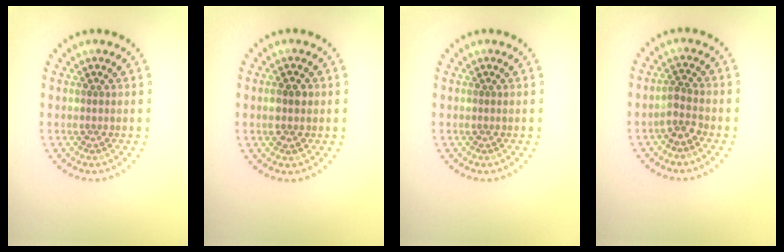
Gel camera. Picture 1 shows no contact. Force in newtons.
{"total": 2.4, "press": 2.4, "slide": 0.1}
{"total": 0.0}
{"total": 1.7, "press": 1.3, "slide": 1.1}